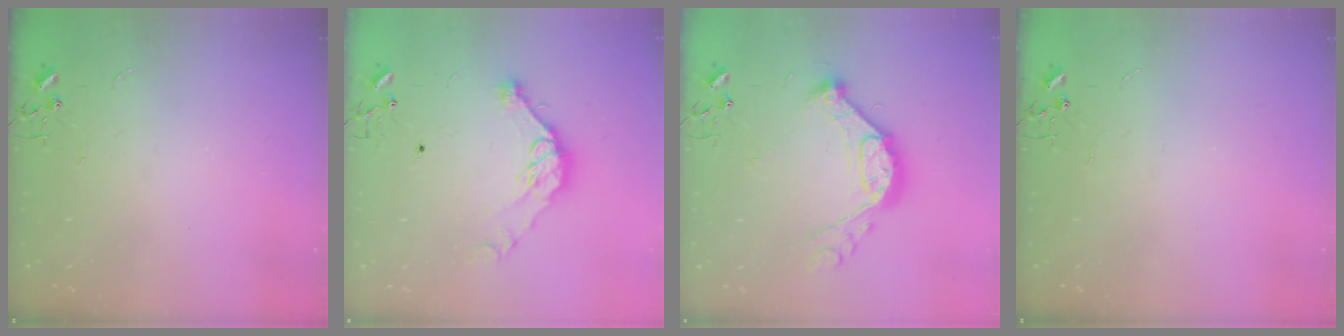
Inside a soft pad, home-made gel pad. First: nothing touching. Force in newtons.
{"total": 11.8, "press": 11.8, "slide": 0.7}
{"total": 14.9, "press": 14.9, "slide": 1.4}
{"total": 0.0}